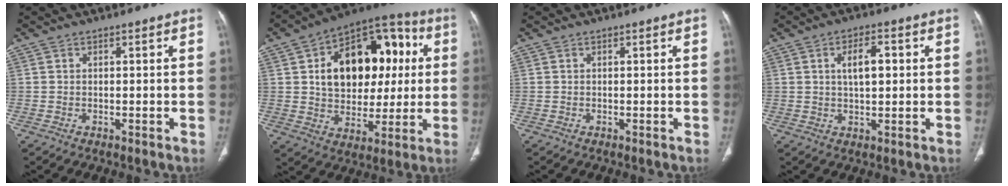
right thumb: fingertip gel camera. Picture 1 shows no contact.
{"total": 22.8, "force": [4.5, 14.9, 16.7], "torque": [-0.203, 0.023, 0.071]}
{"total": 0.0}
{"total": 5.8, "force": [1.2, 2.7, 4.9], "torque": [-0.075, 0.002, 0.019]}